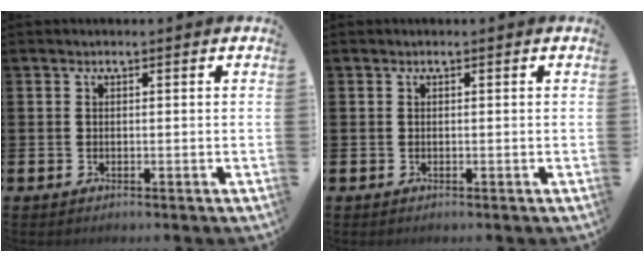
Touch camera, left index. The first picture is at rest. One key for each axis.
{"total": 0.0}